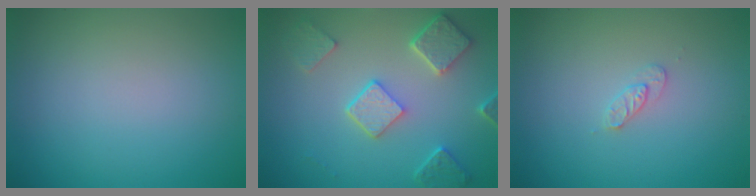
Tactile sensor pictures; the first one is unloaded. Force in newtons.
{"total": 5.0, "press": 4.0, "slide": 3.1}
{"total": 1.1, "press": 1.1, "slide": 0.2}